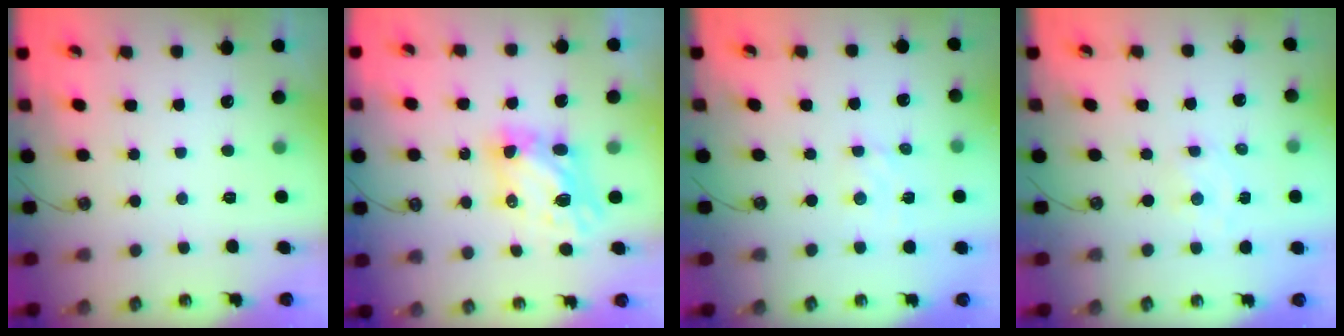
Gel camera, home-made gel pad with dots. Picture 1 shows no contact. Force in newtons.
{"total": 6.8, "press": 6.8, "slide": 0.4}
{"total": 2.5, "press": 2.5, "slide": 0.4}
{"total": 2.6, "press": 2.6, "slide": 0.1}